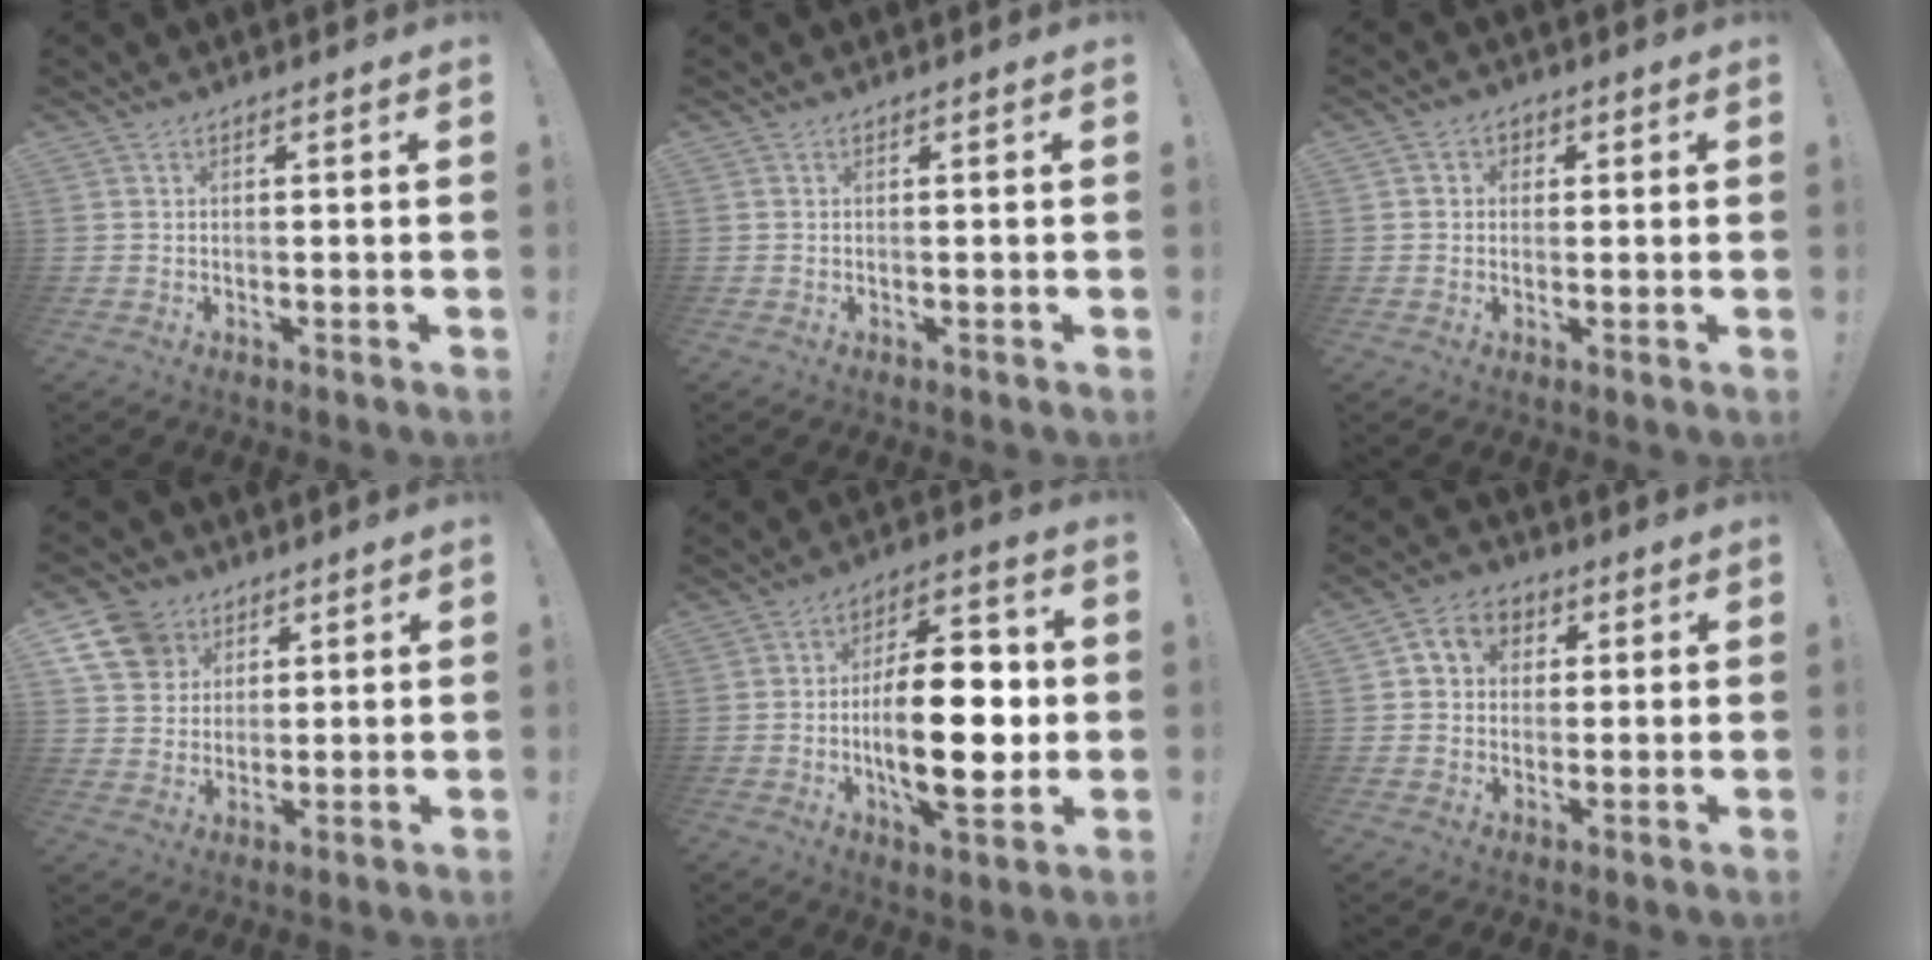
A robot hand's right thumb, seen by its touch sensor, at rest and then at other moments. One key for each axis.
{"total": 0.0}
{"total": 2.7, "fx": 0.0, "fy": 2.6, "fz": 0.9, "tx": -0.005, "ty": 0.001, "tz": -0.002}
{"total": 12.3, "fx": 5.9, "fy": 10.1, "fz": 3.9, "tx": -0.058, "ty": -0.031, "tz": 0.120}
{"total": 20.8, "fx": -1.5, "fy": 8.9, "fz": 18.7, "tx": -0.291, "ty": 0.001, "tz": -0.025}
{"total": 7.6, "fx": 2.0, "fy": 6.5, "fz": 3.2, "tx": -0.042, "ty": 0.000, "tz": 0.042}